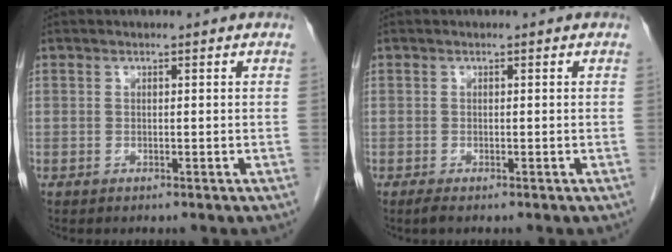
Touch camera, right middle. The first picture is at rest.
{"total": 0.8, "force": [-0.6, 0.0, 0.5], "torque": [-0.017, -0.005, -0.011]}